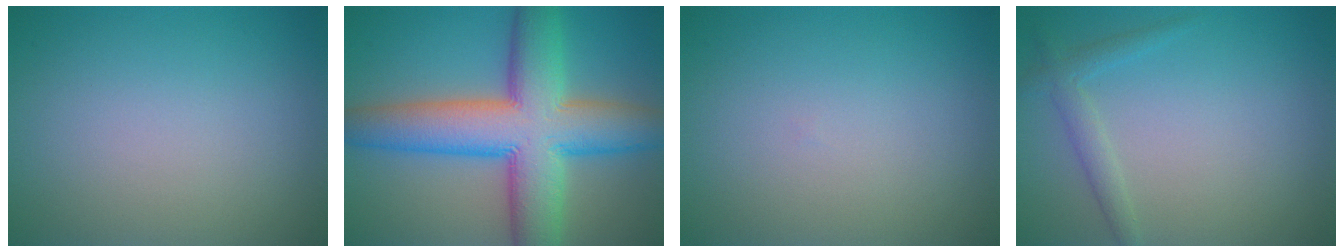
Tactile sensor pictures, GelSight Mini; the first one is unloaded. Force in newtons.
{"total": 11.9, "press": 11.9, "slide": 0.2}
{"total": 0.0}
{"total": 1.8, "press": 1.8, "slide": 0.0}